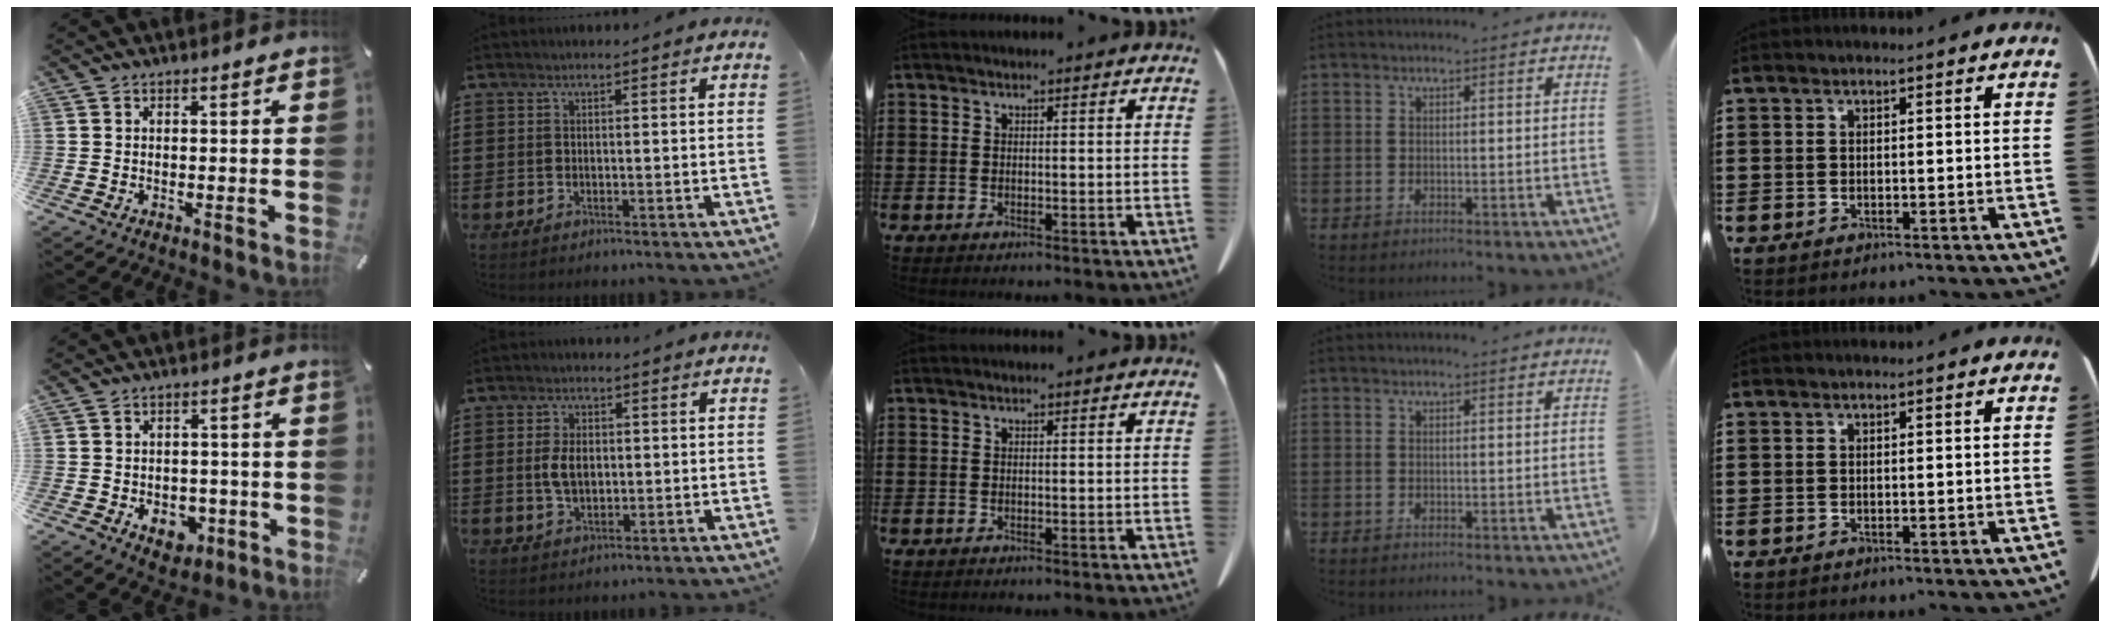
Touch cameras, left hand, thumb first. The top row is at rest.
{"thumb": {"total": 6.2, "force": [-2.0, 4.8, 3.3], "torque": [-0.042, 0.007, -0.034]}, "index": {"total": 4.3, "force": [0.2, 2.5, 3.5], "torque": [-0.077, 0.007, 0.001]}}